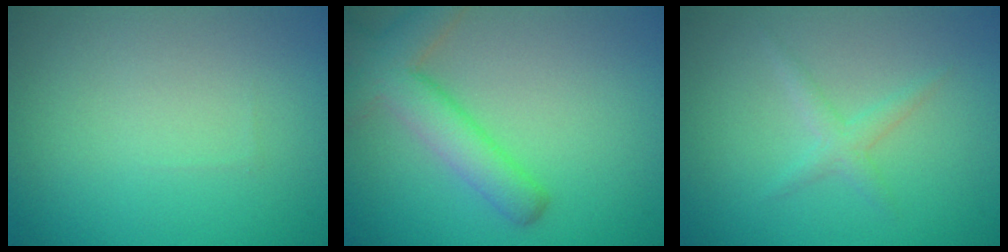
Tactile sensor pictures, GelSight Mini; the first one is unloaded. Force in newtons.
{"total": 4.8, "press": 4.8, "slide": 0.3}
{"total": 1.4, "press": 1.4, "slide": 0.0}